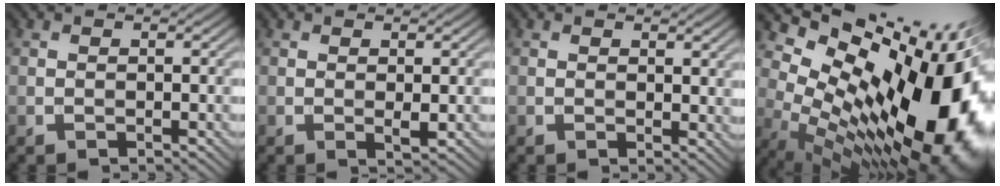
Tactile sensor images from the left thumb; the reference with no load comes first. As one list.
[{"total": 0.9, "force": [0.2, 0.3, 0.8], "torque": [-0.016, -0.004, 0.003]}, {"total": 1.5, "force": [1.0, 0.9, 0.8], "torque": [-0.011, -0.003, 0.019]}, {"total": 20.3, "force": [2.2, 11.3, 16.7], "torque": [-0.239, -0.039, 0.063]}]